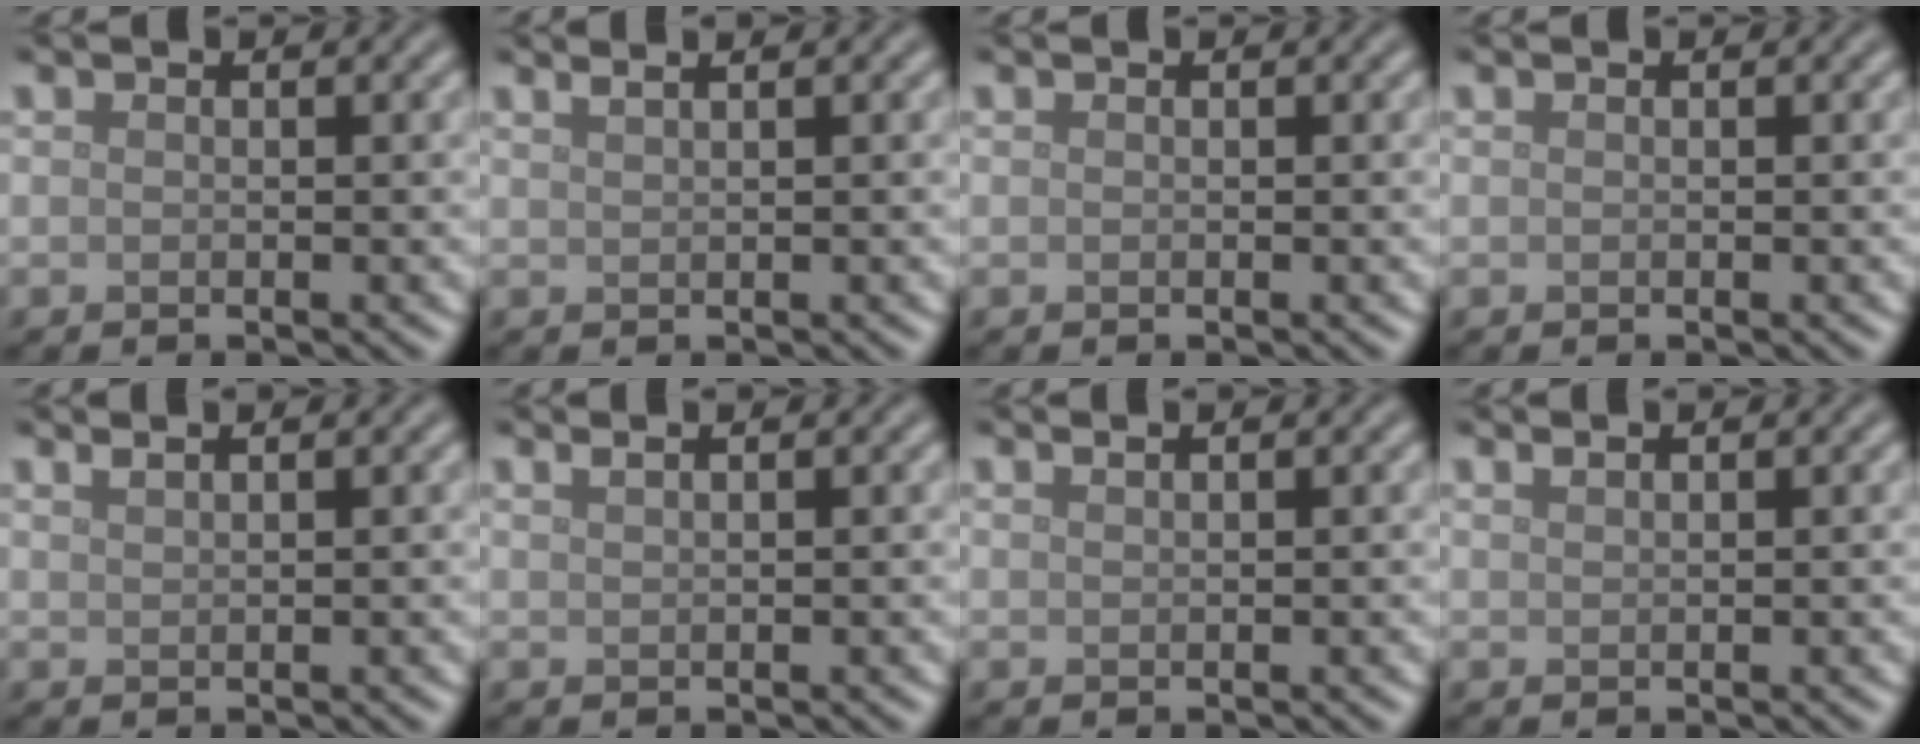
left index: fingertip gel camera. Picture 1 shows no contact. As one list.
[{"total": 2.8, "force": [1.9, 1.2, 1.6], "torque": [-0.003, 0.013, 0.002]}, {"total": 0.0}, {"total": 0.0}, {"total": 2.0, "force": [1.5, 0.8, 1.0], "torque": [-0.001, 0.001, 0.006]}, {"total": 2.1, "force": [1.4, 0.9, 1.2], "torque": [-0.002, 0.004, -0.001]}, {"total": 1.3, "force": [0.9, 0.5, 0.7], "torque": [-0.001, -0.003, 0.002]}, {"total": 1.0, "force": [0.8, 0.3, 0.5], "torque": [-0.002, 0.000, 0.007]}]